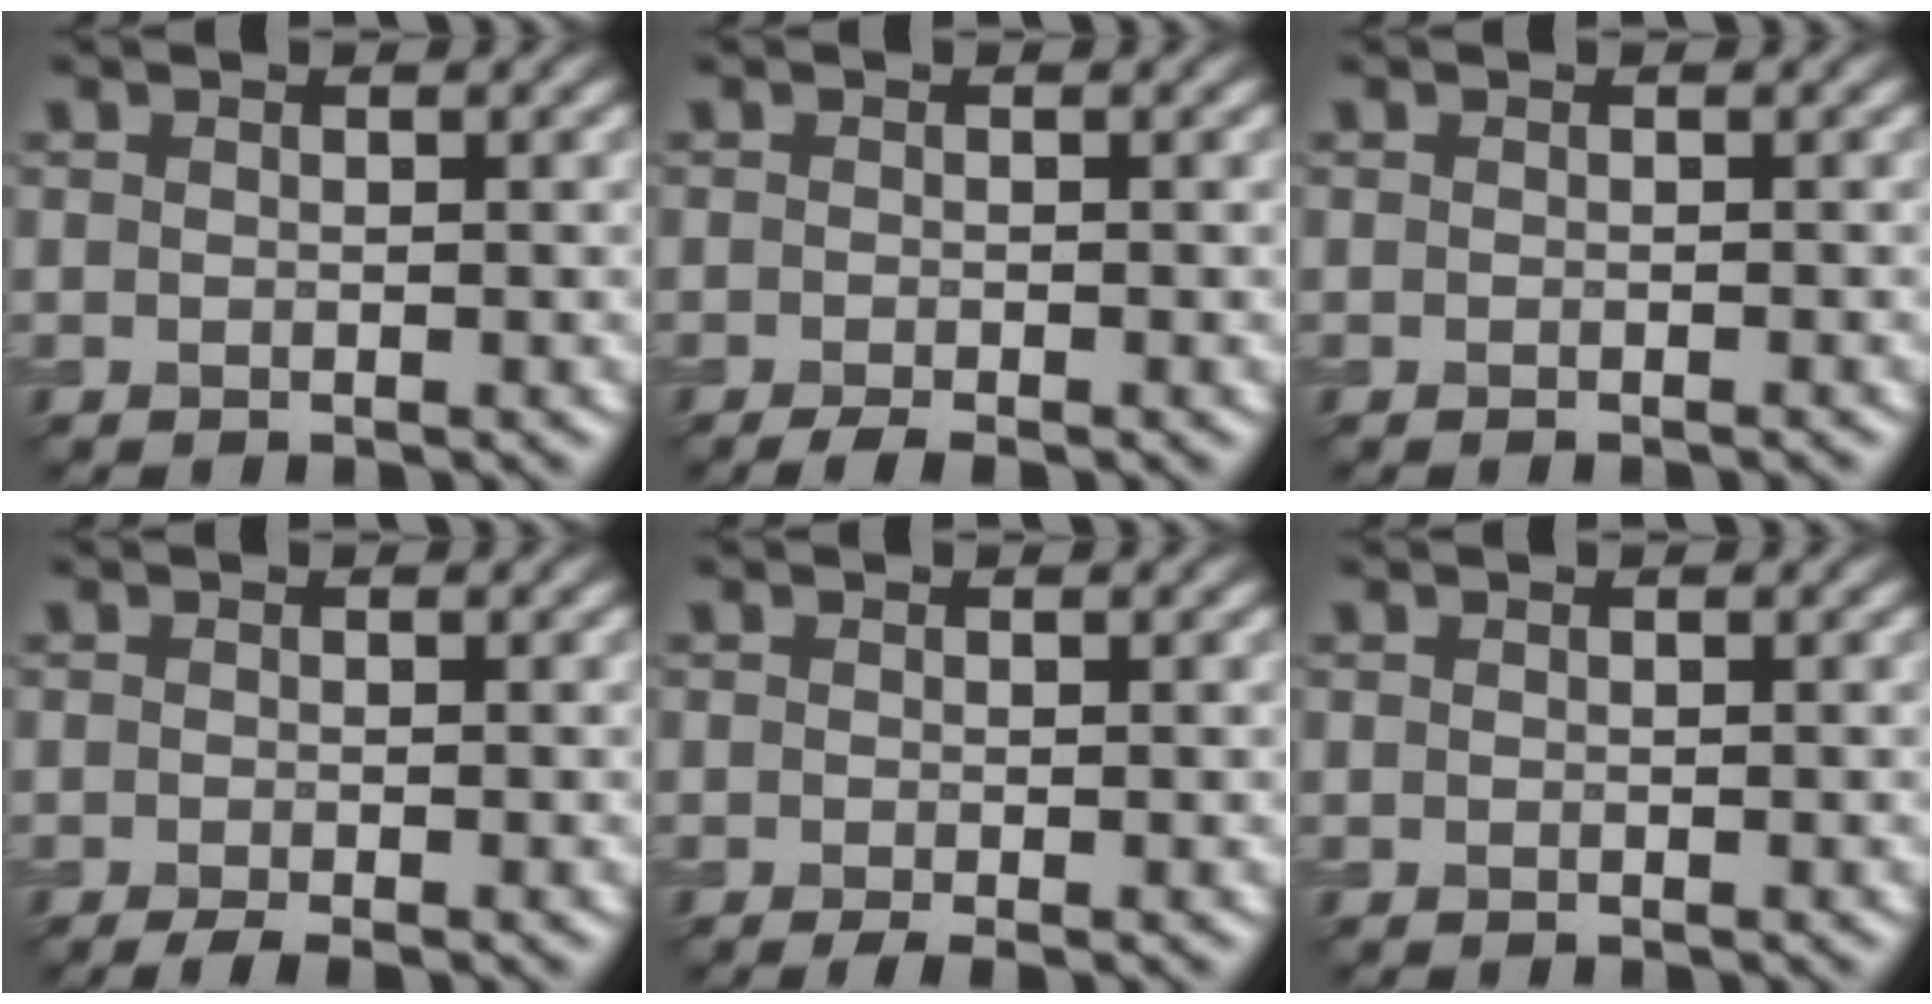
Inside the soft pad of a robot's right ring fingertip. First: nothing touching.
{"total": 1.6, "force": [-1.2, 0.3, 1.1], "torque": [-0.018, -0.002, -0.022]}
{"total": 0.5, "force": [-0.4, 0.0, 0.3], "torque": [-0.001, -0.001, -0.007]}
{"total": 1.5, "force": [-1.0, 0.3, 1.1], "torque": [-0.019, -0.003, -0.019]}
{"total": 1.2, "force": [-0.5, 0.2, 1.0], "torque": [-0.020, -0.008, -0.009]}
{"total": 0.0}